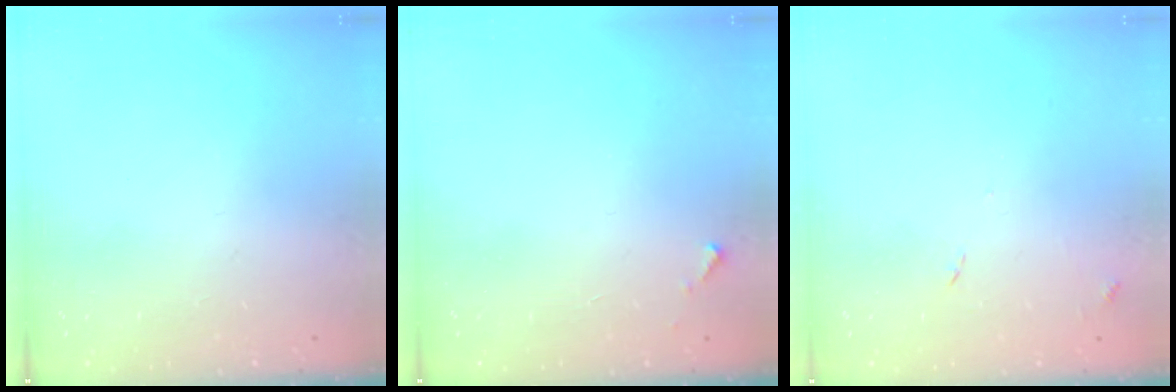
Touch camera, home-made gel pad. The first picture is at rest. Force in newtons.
{"total": 2.8, "press": 2.8, "slide": 0.1}
{"total": 7.4, "press": 7.4, "slide": 0.7}